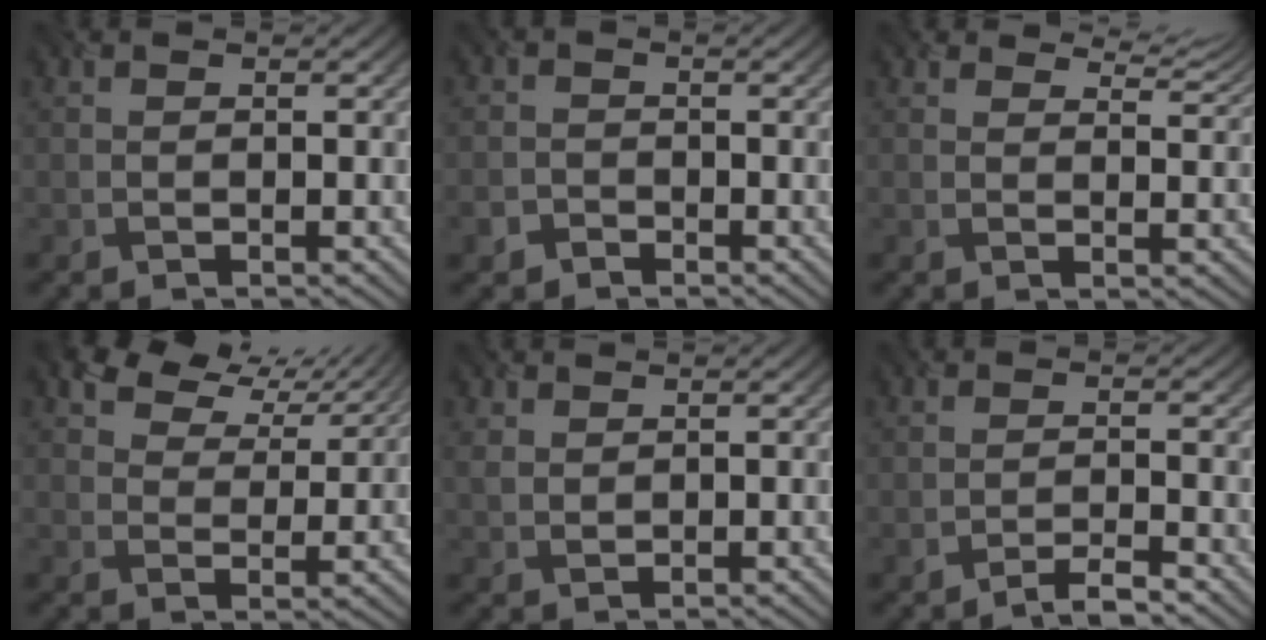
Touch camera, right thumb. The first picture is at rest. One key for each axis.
{"total": 1.9, "fx": -1.2, "fy": 1.5, "fz": 0.1, "tx": 0.002, "ty": -0.002, "tz": -0.036}
{"total": 3.9, "fx": 3.5, "fy": 1.2, "fz": 1.1, "tx": -0.025, "ty": -0.005, "tz": 0.049}
{"total": 6.8, "fx": 5.3, "fy": 3.4, "fz": 2.6, "tx": -0.053, "ty": 0.007, "tz": 0.091}
{"total": 1.8, "fx": 1.6, "fy": 0.8, "fz": 0.3, "tx": -0.020, "ty": -0.003, "tz": 0.031}
{"total": 2.0, "fx": -1.7, "fy": -0.1, "fz": 1.0, "tx": -0.018, "ty": 0.004, "tz": -0.038}